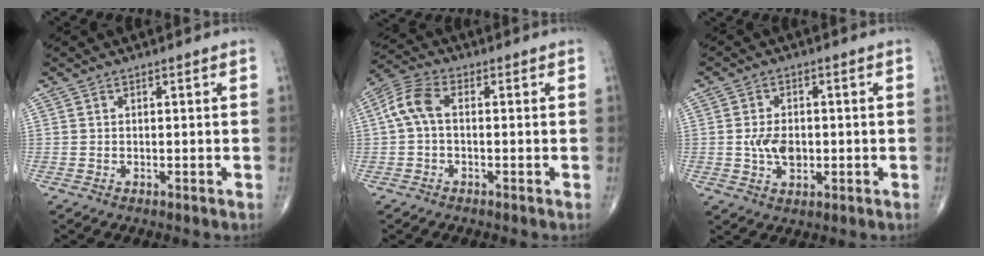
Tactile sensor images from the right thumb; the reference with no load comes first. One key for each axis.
{"total": 6.0, "fx": 0.0, "fy": 3.3, "fz": 5.1, "tx": -0.114, "ty": 0.021, "tz": -0.009}
{"total": 5.6, "fx": -0.5, "fy": 3.6, "fz": 4.2, "tx": -0.067, "ty": -0.002, "tz": -0.007}